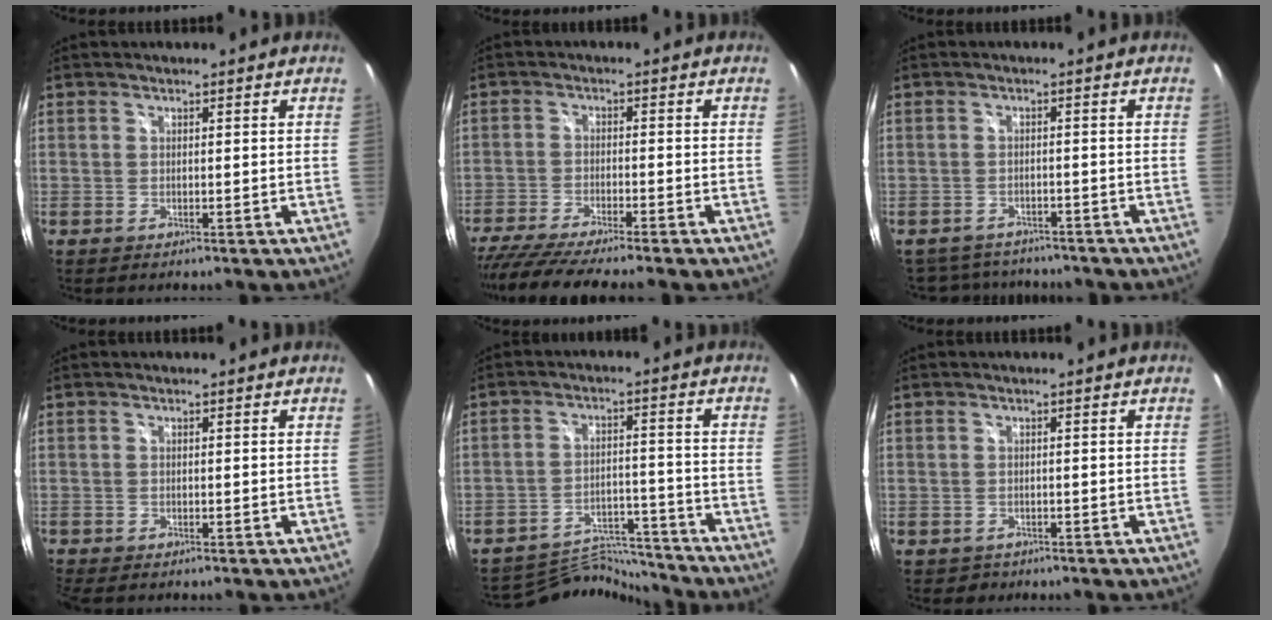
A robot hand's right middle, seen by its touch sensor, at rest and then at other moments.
{"total": 12.5, "force": [-11.0, 0.1, 6.1], "torque": [-0.134, -0.035, -0.184]}
{"total": 9.1, "force": [-7.9, 3.9, 2.2], "torque": [-0.057, 0.001, -0.112]}
{"total": 1.7, "force": [-1.5, 0.5, 0.7], "torque": [-0.017, -0.013, -0.026]}
{"total": 10.6, "force": [-10.6, 0.6, 0.1], "torque": [-0.018, 0.010, -0.171]}
{"total": 1.6, "force": [-0.9, 1.3, 0.3], "torque": [-0.009, -0.004, -0.011]}